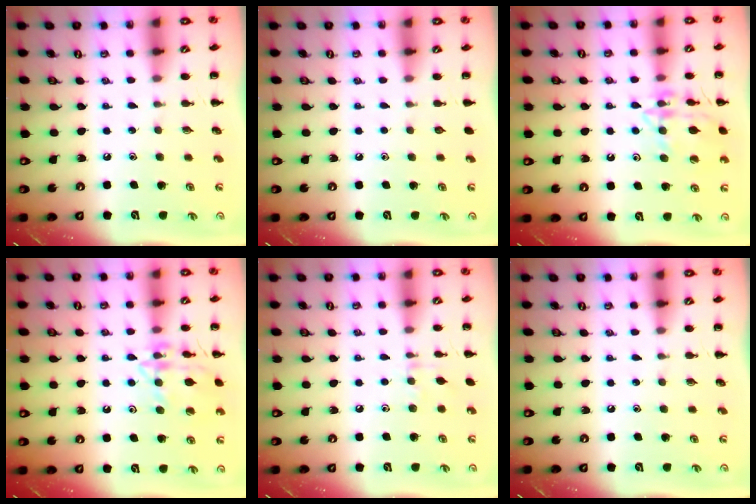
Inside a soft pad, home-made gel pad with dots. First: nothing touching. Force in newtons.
{"total": 0.0}
{"total": 14.8, "press": 14.8, "slide": 0.9}
{"total": 14.8, "press": 14.8, "slide": 0.9}
{"total": 5.9, "press": 5.7, "slide": 1.2}
{"total": 0.0}